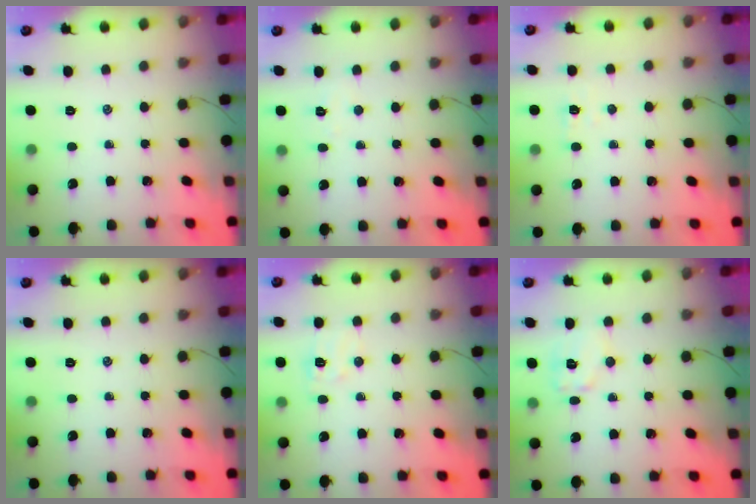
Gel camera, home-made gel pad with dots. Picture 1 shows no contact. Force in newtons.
{"total": 2.4, "press": 2.3, "slide": 0.6}
{"total": 2.2, "press": 2.0, "slide": 0.8}
{"total": 0.0}
{"total": 7.1, "press": 6.9, "slide": 1.5}
{"total": 7.0, "press": 6.9, "slide": 1.1}